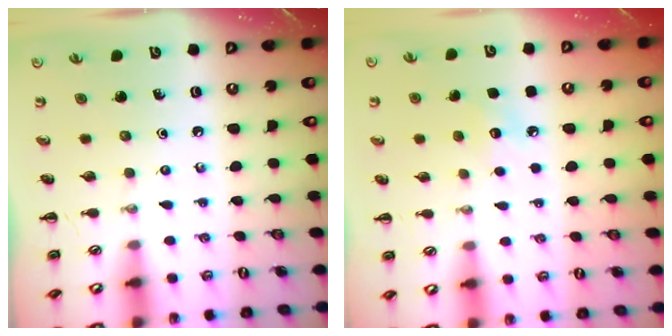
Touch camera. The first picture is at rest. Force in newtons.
{"total": 6.7, "press": 6.5, "slide": 1.7}